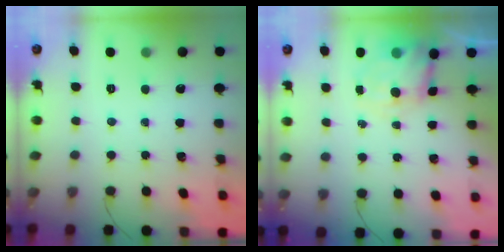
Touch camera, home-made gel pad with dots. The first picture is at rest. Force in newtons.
{"total": 6.9, "press": 6.7, "slide": 1.3}